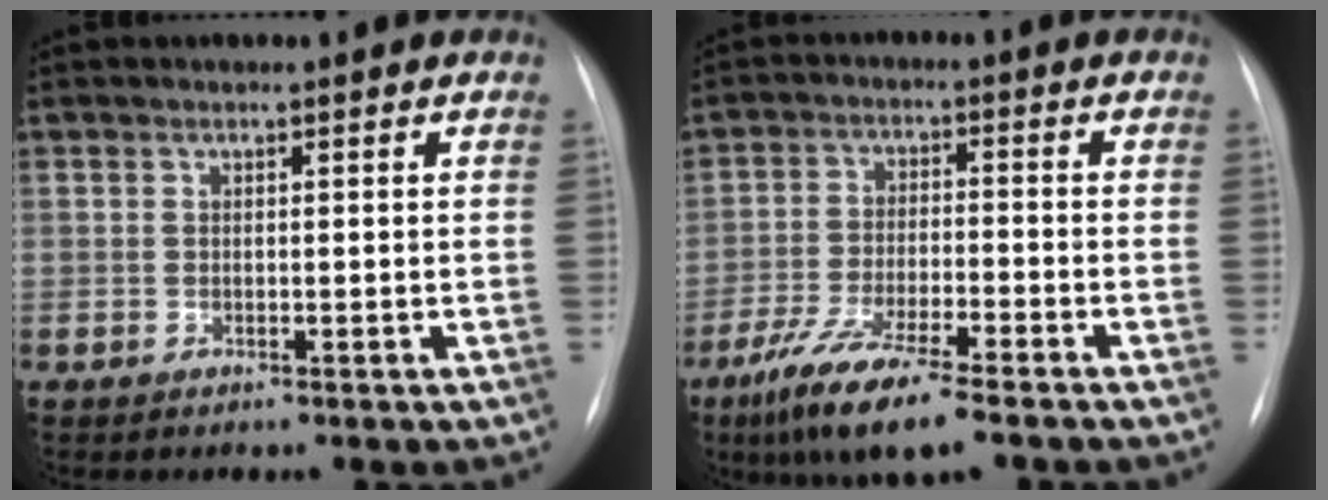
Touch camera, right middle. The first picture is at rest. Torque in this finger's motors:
{"motor_torque": [1.35, -0.79, 0.44, 0.18]}